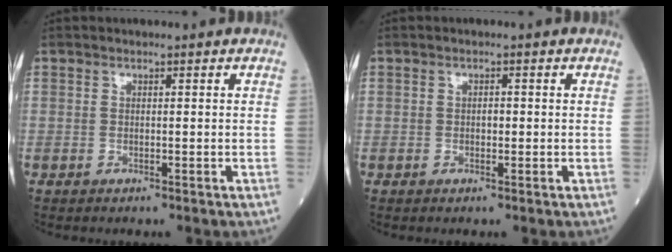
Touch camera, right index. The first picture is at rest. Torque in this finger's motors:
{"motor_torque": [-0.08, 0.09, -0.03, 0.02]}